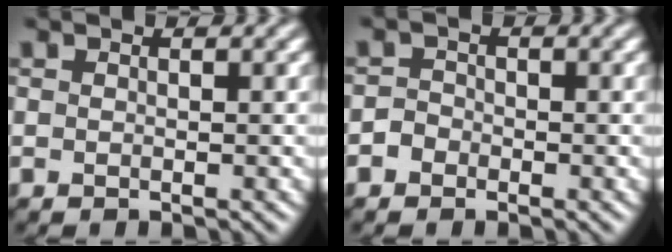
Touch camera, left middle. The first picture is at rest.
{"total": 1.0, "force": [-0.7, 0.7, -0.1], "torque": [0.005, 0.010, -0.019]}